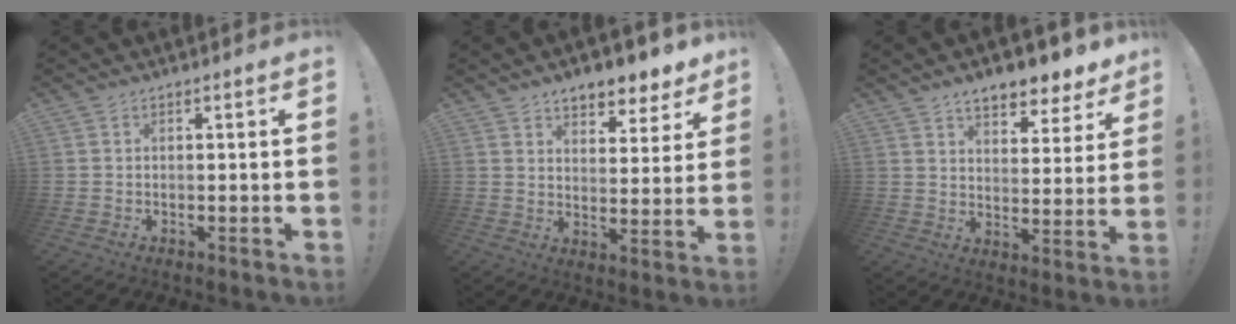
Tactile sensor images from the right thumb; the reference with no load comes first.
{"total": 8.4, "force": [7.0, 3.6, 2.8], "torque": [-0.030, -0.057, 0.128]}
{"total": 9.9, "force": [7.9, 3.7, 4.6], "torque": [-0.066, -0.057, 0.141]}